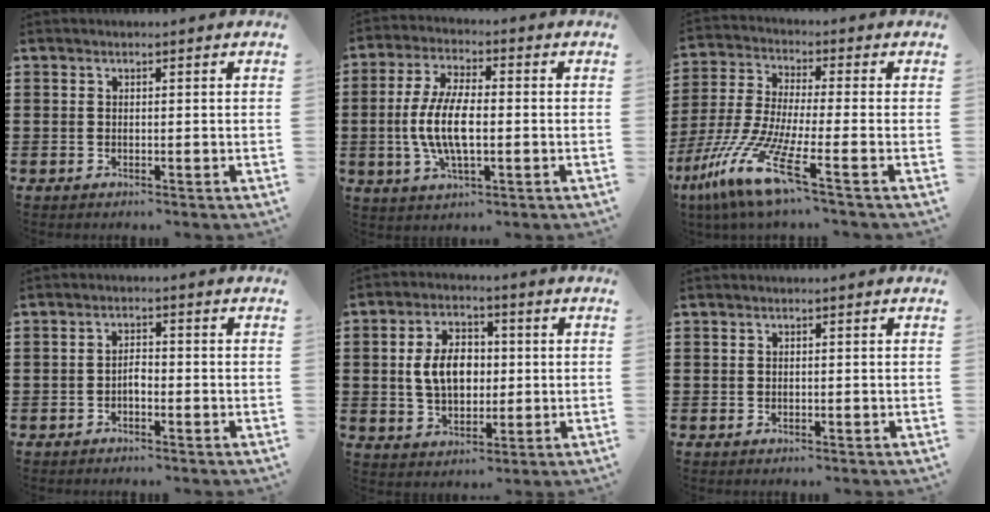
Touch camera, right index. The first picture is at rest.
{"total": 9.2, "force": [-1.2, 3.6, 8.4], "torque": [-0.187, -0.007, -0.029]}
{"total": 12.8, "force": [-7.9, 1.2, 10.0], "torque": [-0.240, -0.011, -0.158]}
{"total": 1.8, "force": [-0.9, 0.8, 1.3], "torque": [-0.027, 0.004, -0.019]}
{"total": 7.6, "force": [0.4, 5.1, 5.5], "torque": [-0.123, 0.010, 0.000]}
{"total": 0.5, "force": [0.0, 0.5, 0.0], "torque": [0.000, 0.003, -0.001]}